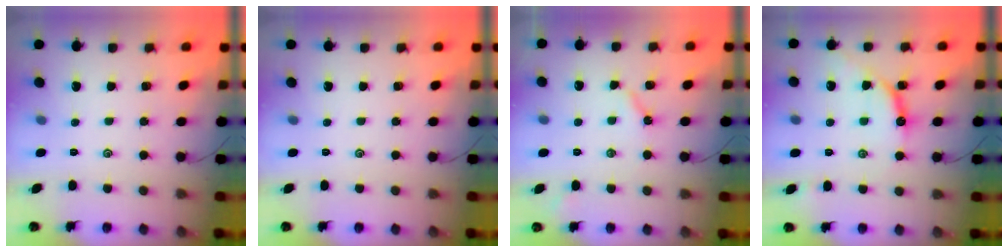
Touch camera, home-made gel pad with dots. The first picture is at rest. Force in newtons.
{"total": 0.0}
{"total": 3.9, "press": 3.9, "slide": 0.1}
{"total": 9.7, "press": 9.7, "slide": 0.6}